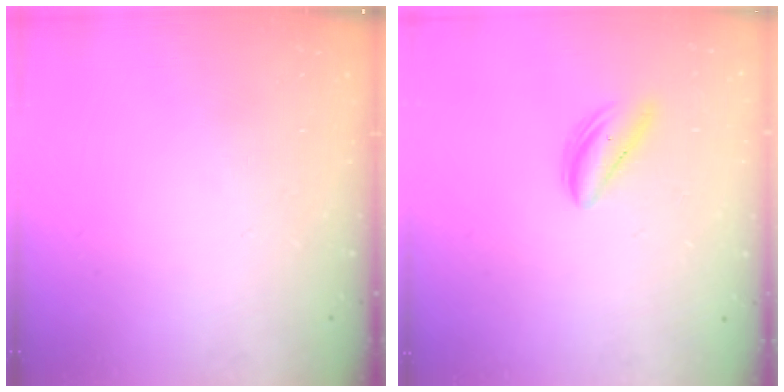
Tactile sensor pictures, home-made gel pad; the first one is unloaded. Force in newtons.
{"total": 3.4, "press": 3.4, "slide": 0.2}